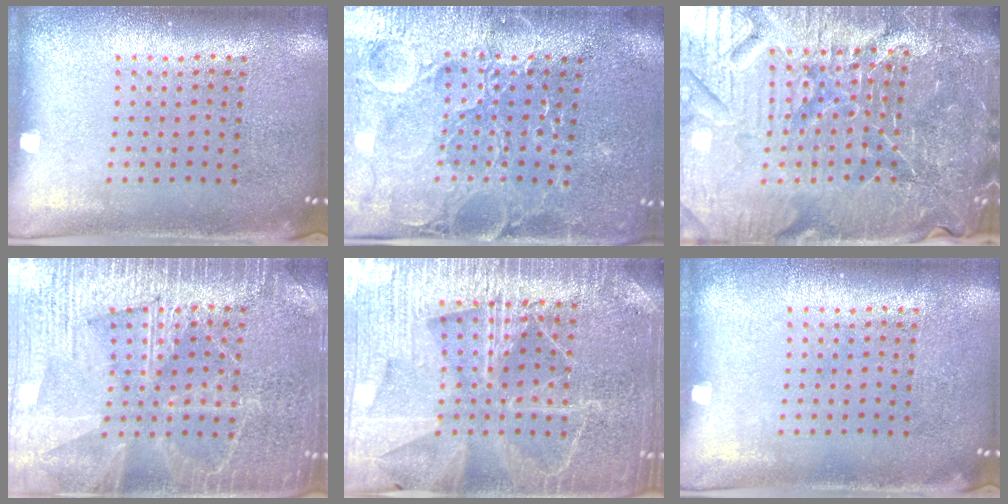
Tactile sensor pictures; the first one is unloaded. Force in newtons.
{"total": 3.6, "press": 3.5, "slide": 1.0}
{"total": 6.7, "press": 6.0, "slide": 2.9}
{"total": 3.7, "press": 3.7, "slide": 0.5}
{"total": 4.7, "press": 4.3, "slide": 1.8}
{"total": 0.0}